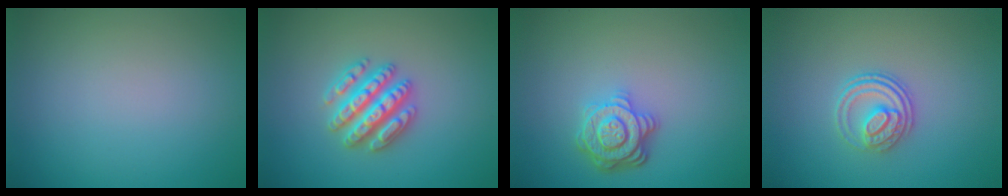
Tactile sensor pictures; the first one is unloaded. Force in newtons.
{"total": 4.5, "press": 4.4, "slide": 0.8}
{"total": 3.8, "press": 3.2, "slide": 1.9}
{"total": 3.1, "press": 2.7, "slide": 1.6}